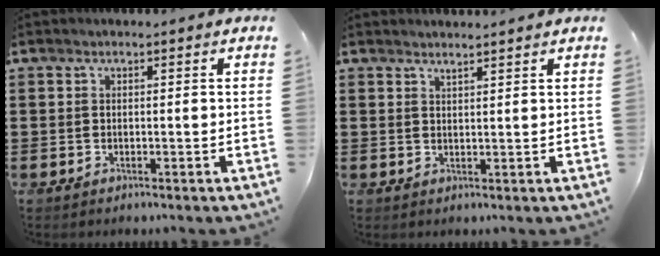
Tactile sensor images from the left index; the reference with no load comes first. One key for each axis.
{"total": 1.7, "fx": 1.6, "fy": -0.1, "fz": 0.3, "tx": -0.010, "ty": 0.000, "tz": 0.032}